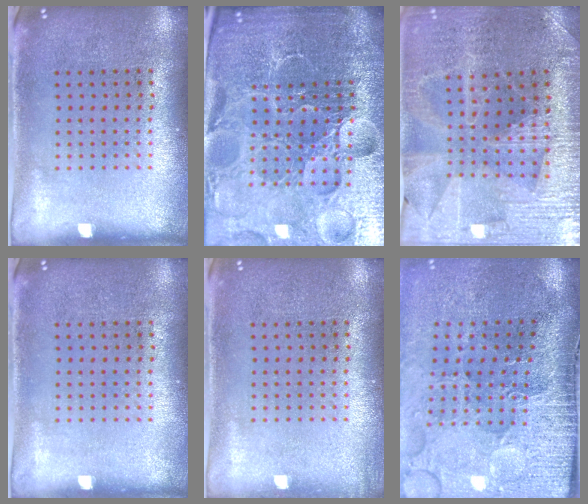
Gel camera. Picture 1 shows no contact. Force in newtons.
{"total": 6.6, "press": 5.9, "slide": 3.1}
{"total": 3.2, "press": 3.1, "slide": 0.5}
{"total": 0.0}
{"total": 0.7, "press": 0.7, "slide": 0.0}
{"total": 4.0, "press": 3.6, "slide": 1.9}